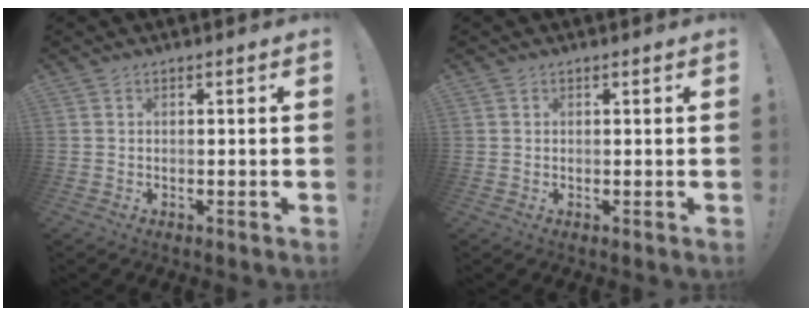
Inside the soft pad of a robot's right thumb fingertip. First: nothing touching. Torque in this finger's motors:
{"motor_torque": [-0.41, 0.67, -0.53, 0.53, 0.00]}